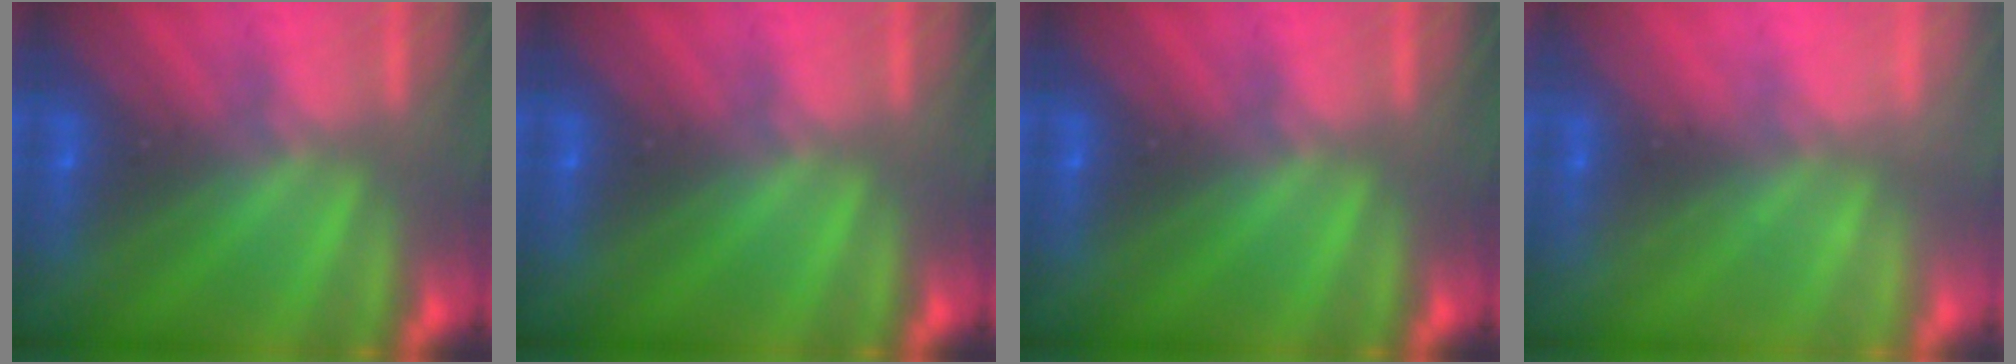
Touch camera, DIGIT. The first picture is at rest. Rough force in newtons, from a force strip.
{"total": 0.0}
{"total": 0.0}
{"total": 2.0}